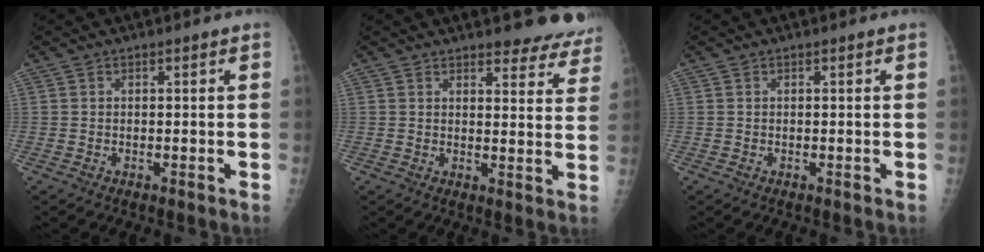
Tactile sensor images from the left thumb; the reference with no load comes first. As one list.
[{"total": 10.8, "force": [9.6, 3.4, 3.4], "torque": [0.008, -0.052, 0.094]}, {"total": 0.0}]